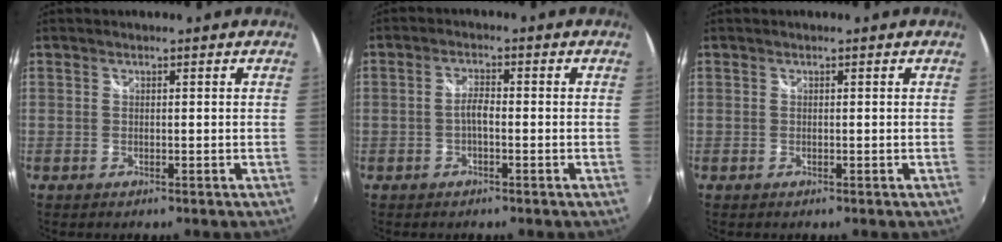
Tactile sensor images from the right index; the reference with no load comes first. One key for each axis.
{"total": 2.3, "fx": -0.8, "fy": 0.7, "fz": 2.0, "tx": -0.042, "ty": 0.006, "tz": -0.018}
{"total": 0.0}